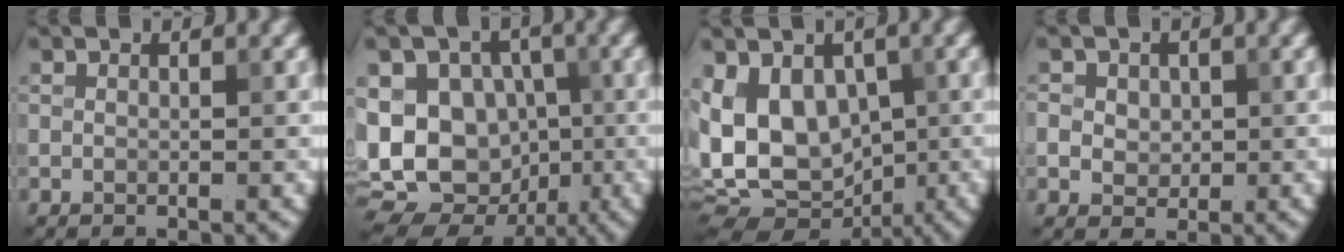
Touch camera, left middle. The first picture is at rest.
{"total": 14.4, "force": [-2.3, 11.9, 7.9], "torque": [-0.139, 0.012, -0.056]}
{"total": 12.6, "force": [0.1, 9.2, 8.6], "torque": [-0.146, 0.000, 0.012]}
{"total": 3.0, "force": [0.7, 2.5, 1.4], "torque": [-0.025, 0.012, 0.008]}